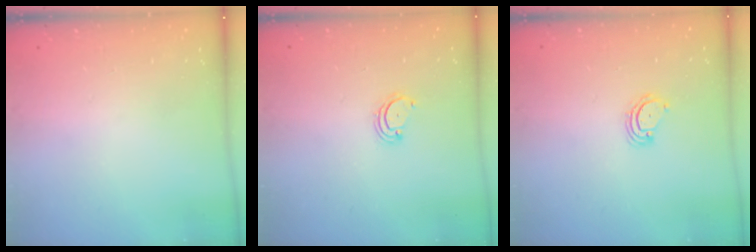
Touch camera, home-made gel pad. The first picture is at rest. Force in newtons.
{"total": 2.9, "press": 2.9, "slide": 0.3}
{"total": 3.8, "press": 3.8, "slide": 0.3}